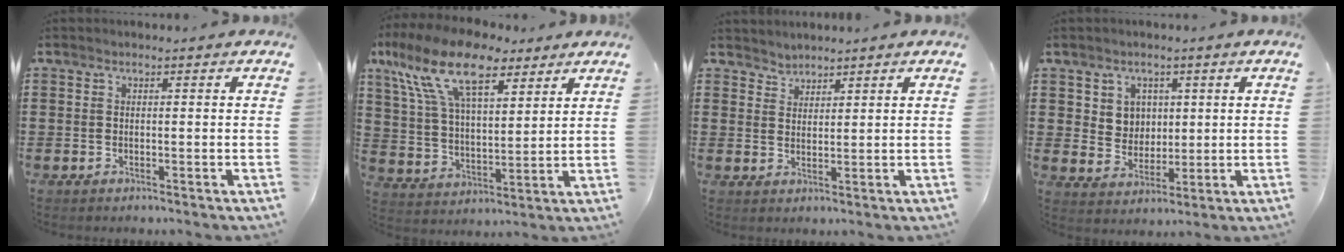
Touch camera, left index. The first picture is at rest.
{"total": 13.9, "force": [8.9, 5.6, 9.0], "torque": [-0.193, -0.007, 0.163]}
{"total": 2.0, "force": [1.9, 0.6, -0.6], "torque": [0.003, 0.000, 0.037]}
{"total": 4.6, "force": [1.8, 4.1, 0.9], "torque": [-0.030, 0.007, 0.032]}